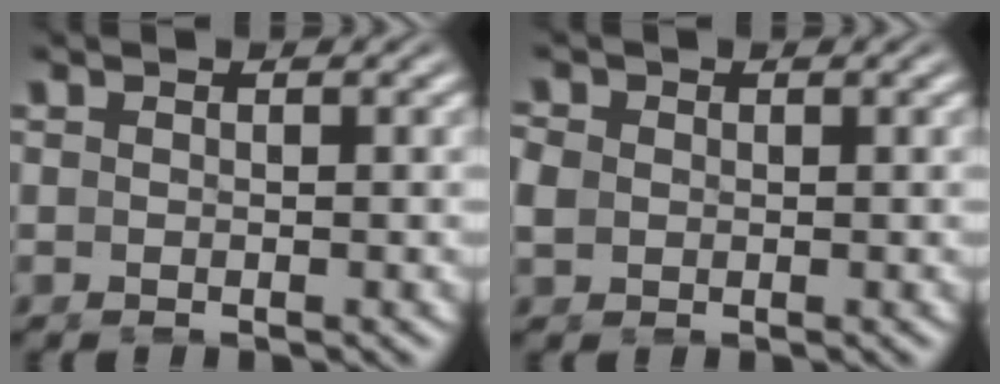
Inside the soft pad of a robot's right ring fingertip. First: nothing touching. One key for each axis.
{"total": 1.8, "fx": 0.2, "fy": 1.6, "fz": 0.8, "tx": -0.024, "ty": -0.004, "tz": 0.006}